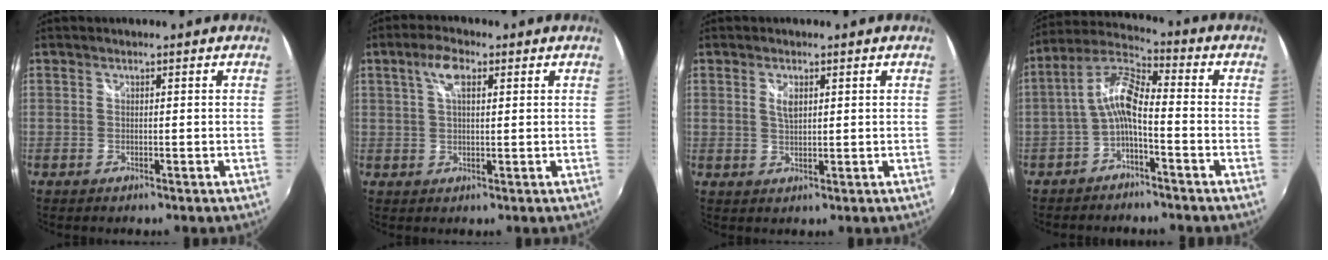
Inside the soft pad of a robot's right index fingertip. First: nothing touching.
{"total": 4.9, "force": [2.0, 1.9, 4.0], "torque": [-0.074, 0.010, 0.034]}
{"total": 2.5, "force": [1.0, 1.1, 2.0], "torque": [-0.036, 0.004, 0.020]}
{"total": 8.0, "force": [-2.6, 2.4, 7.2], "torque": [-0.167, 0.019, -0.051]}